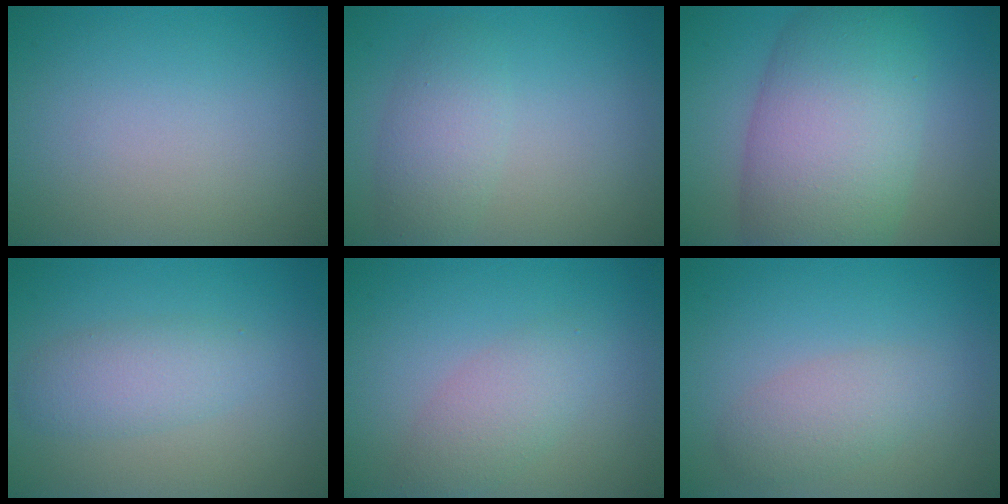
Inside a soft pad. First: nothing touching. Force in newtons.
{"total": 2.9, "press": 2.9, "slide": 0.0}
{"total": 11.0, "press": 11.0, "slide": 0.4}
{"total": 2.9, "press": 2.9, "slide": 0.1}
{"total": 2.9, "press": 2.9, "slide": 0.1}
{"total": 2.5, "press": 2.5, "slide": 0.1}